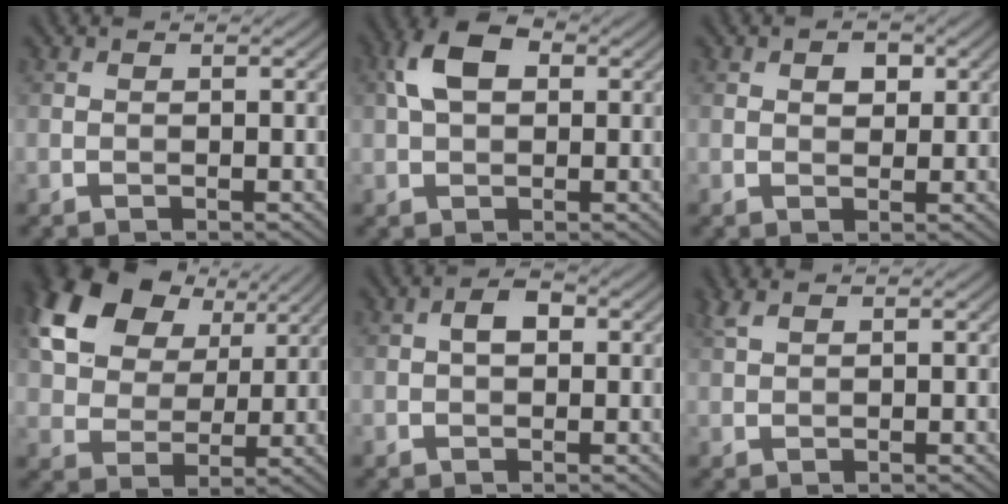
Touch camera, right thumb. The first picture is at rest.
{"total": 6.3, "force": [1.6, 3.9, 4.7], "torque": [-0.098, 0.014, 0.019]}
{"total": 2.3, "force": [0.8, 1.6, 1.5], "torque": [-0.023, 0.000, 0.013]}
{"total": 16.2, "force": [7.8, 10.5, 9.4], "torque": [-0.218, 0.035, 0.136]}
{"total": 2.4, "force": [0.3, 1.5, 1.9], "torque": [-0.032, 0.005, 0.000]}
{"total": 1.9, "force": [1.3, 0.6, 1.3], "torque": [-0.038, 0.010, 0.032]}